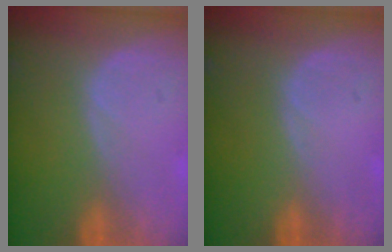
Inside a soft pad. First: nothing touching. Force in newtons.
{"total": 0.0}